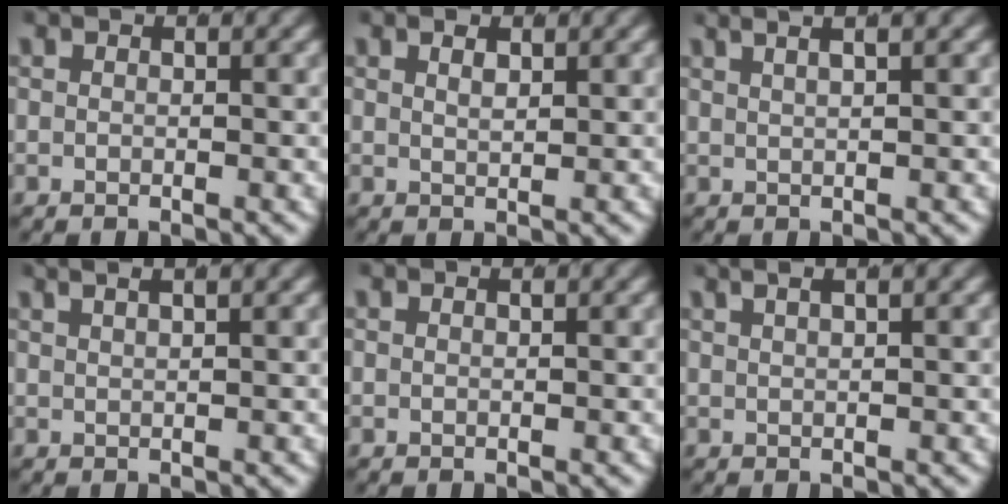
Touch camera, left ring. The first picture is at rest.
{"total": 1.0, "force": [0.7, -0.1, 0.7], "torque": [-0.012, -0.011, 0.021]}
{"total": 4.6, "force": [3.2, 1.1, 3.2], "torque": [-0.031, 0.021, 0.046]}
{"total": 3.6, "force": [2.7, 0.7, 2.3], "torque": [-0.023, 0.014, 0.043]}
{"total": 0.0}
{"total": 3.5, "force": [2.4, 0.8, 2.4], "torque": [-0.020, 0.017, 0.036]}